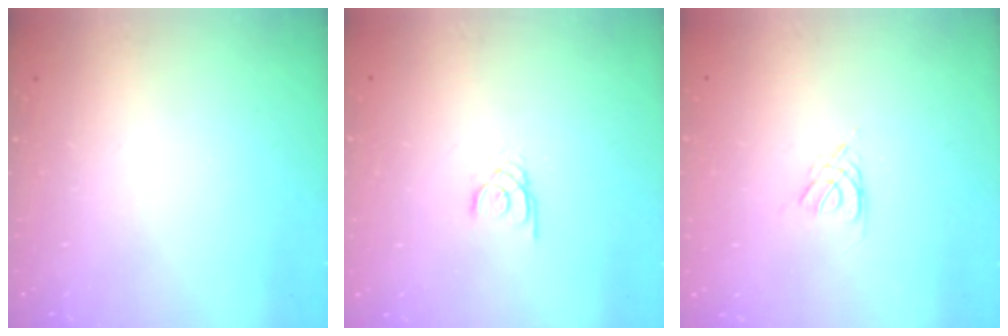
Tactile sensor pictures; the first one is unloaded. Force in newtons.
{"total": 1.7, "press": 1.7, "slide": 0.2}
{"total": 2.1, "press": 2.1, "slide": 0.4}